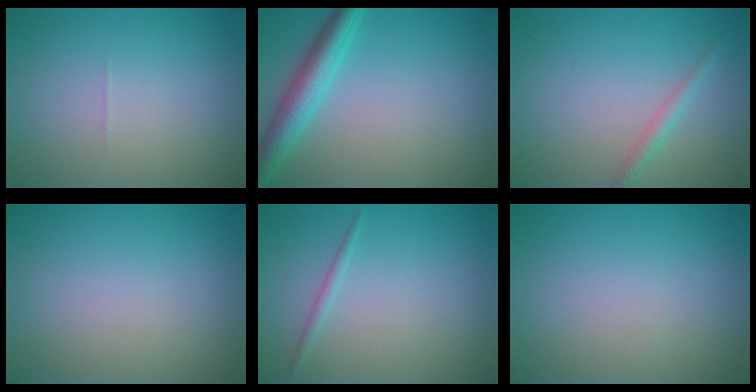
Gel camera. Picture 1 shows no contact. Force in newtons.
{"total": 4.3, "press": 4.3, "slide": 0.2}
{"total": 1.4, "press": 1.4, "slide": 0.0}
{"total": 0.0}
{"total": 0.8, "press": 0.8, "slide": 0.0}
{"total": 0.0}